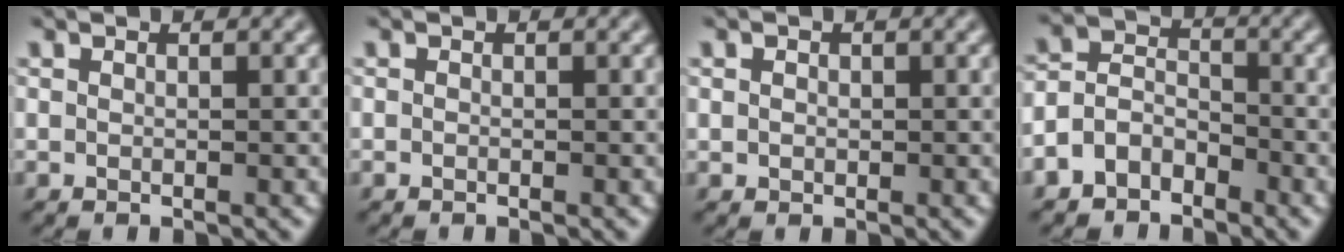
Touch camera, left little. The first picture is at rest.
{"total": 0.0}
{"total": 0.6, "force": [0.0, 0.5, 0.1], "torque": [-0.001, -0.002, 0.002]}
{"total": 3.6, "force": [-2.4, 2.4, 1.1], "torque": [-0.018, 0.009, -0.056]}